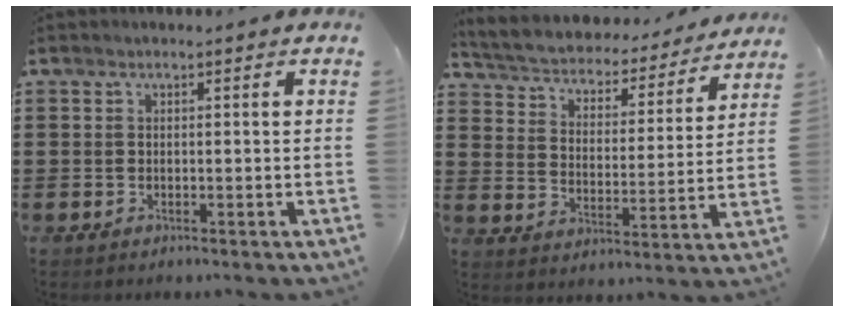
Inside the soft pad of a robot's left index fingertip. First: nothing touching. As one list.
[{"total": 3.5, "force": [3.4, 0.7, 0.3], "torque": [-0.030, -0.032, 0.049]}]